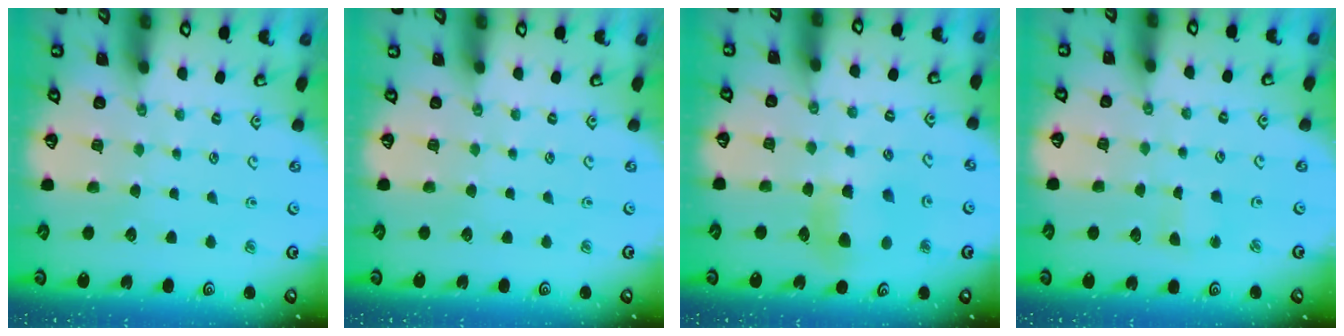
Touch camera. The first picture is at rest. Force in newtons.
{"total": 0.0}
{"total": 7.0, "press": 6.9, "slide": 1.1}
{"total": 2.5, "press": 2.5, "slide": 0.5}